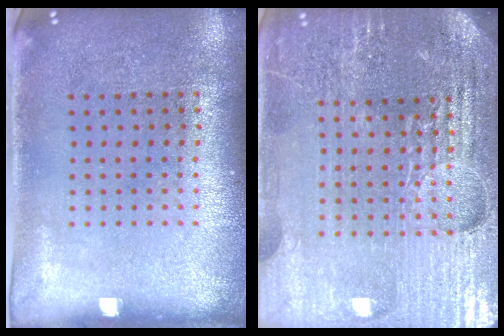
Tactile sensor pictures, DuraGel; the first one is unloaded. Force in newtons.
{"total": 5.3, "press": 4.8, "slide": 2.2}